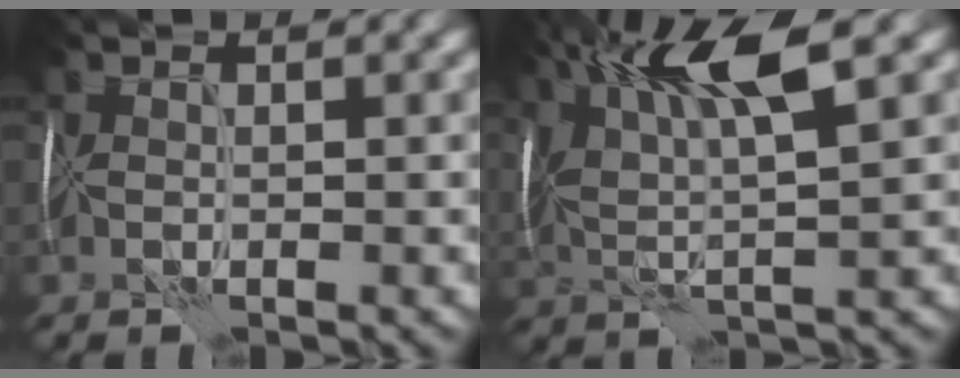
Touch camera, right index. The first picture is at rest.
{"total": 8.7, "force": [4.0, 2.0, 7.5], "torque": [-0.153, 0.023, 0.071]}